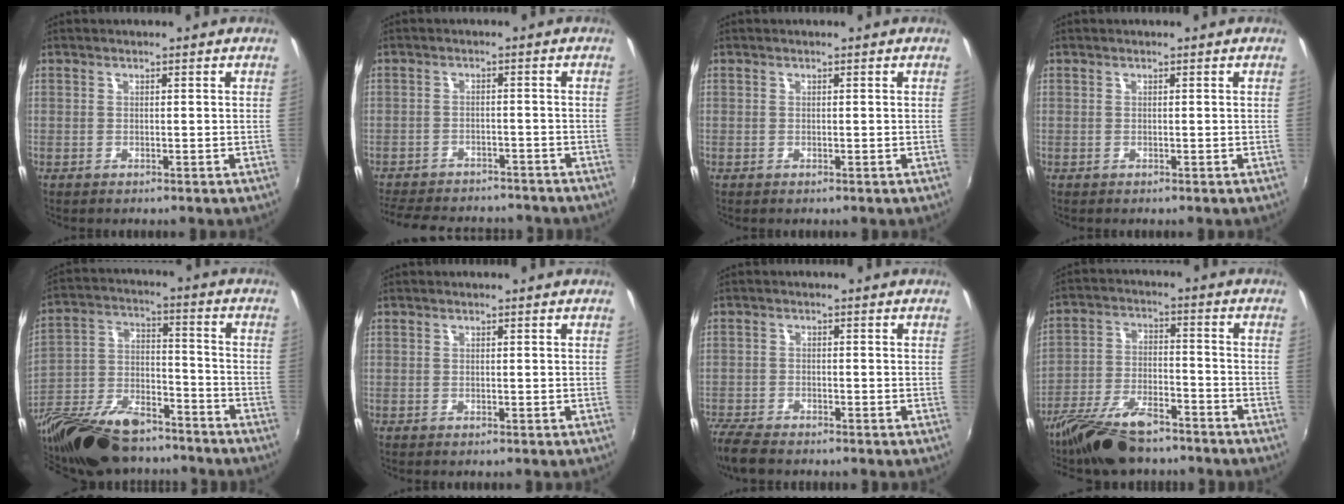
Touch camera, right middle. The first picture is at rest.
{"total": 15.2, "force": [-13.1, 5.2, 5.8], "torque": [-0.134, -0.001, -0.182]}
{"total": 0.0}
{"total": 0.0}
{"total": 25.1, "force": [-18.2, 10.9, 13.4], "torque": [-0.287, -0.019, -0.301]}
{"total": 0.0}
{"total": 6.0, "force": [-5.3, 1.0, 2.6], "torque": [-0.077, -0.026, -0.102]}
{"total": 13.7, "force": [-10.9, 5.0, 6.7], "torque": [-0.147, -0.012, -0.194]}